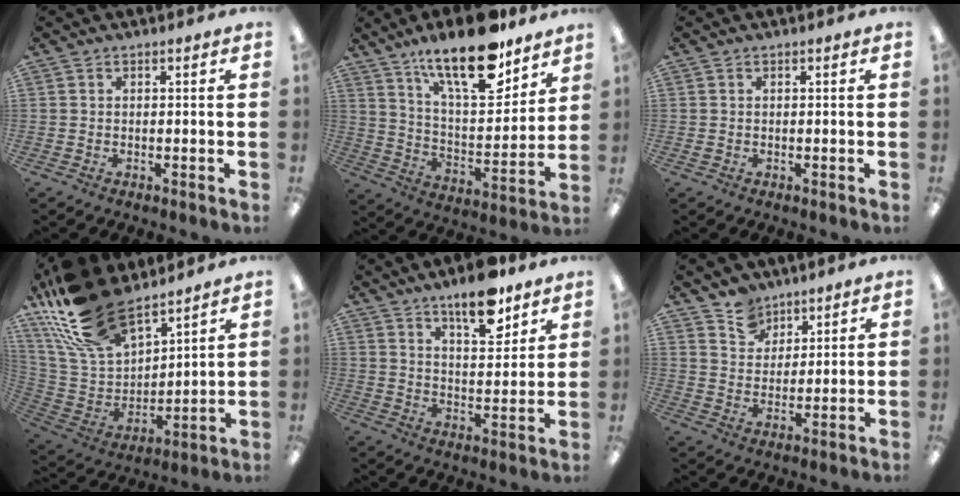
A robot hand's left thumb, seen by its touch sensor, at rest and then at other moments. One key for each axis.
{"total": 20.7, "fx": 14.5, "fy": 7.1, "fz": 12.9, "tx": -0.207, "ty": -0.087, "tz": 0.240}
{"total": 0.5, "fx": 0.1, "fy": 0.4, "fz": 0.3, "tx": -0.006, "ty": 0.004, "tz": 0.002}
{"total": 23.0, "fx": 17.1, "fy": 10.8, "fz": 11.0, "tx": -0.239, "ty": -0.090, "tz": 0.318}
{"total": 11.4, "fx": 8.4, "fy": 3.8, "fz": 6.7, "tx": -0.093, "ty": -0.046, "tz": 0.142}
{"total": 7.6, "fx": 6.1, "fy": 4.5, "fz": 0.5, "tx": -0.015, "ty": -0.038, "tz": 0.117}